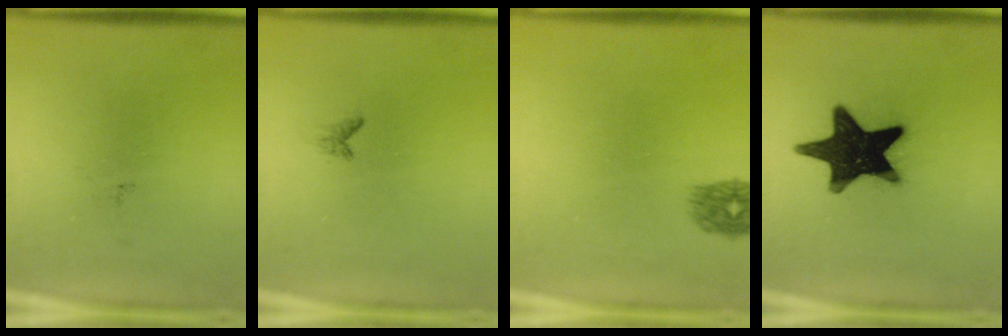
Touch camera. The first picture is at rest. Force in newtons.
{"total": 0.6}
{"total": 1.6}
{"total": 19.1}